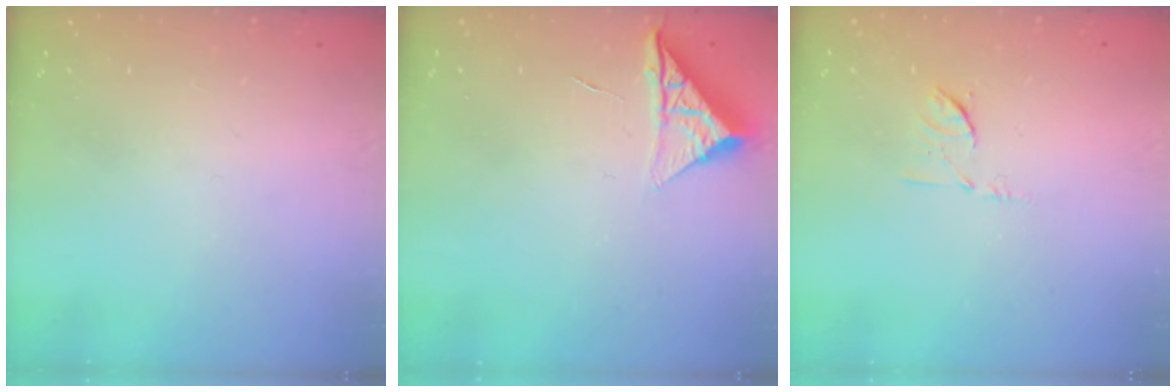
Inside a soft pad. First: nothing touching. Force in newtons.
{"total": 6.5, "press": 6.5, "slide": 0.3}
{"total": 6.6, "press": 6.5, "slide": 1.1}